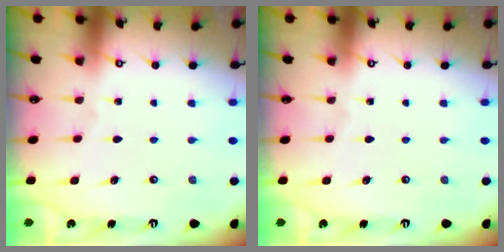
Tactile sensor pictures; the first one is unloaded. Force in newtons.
{"total": 0.0}